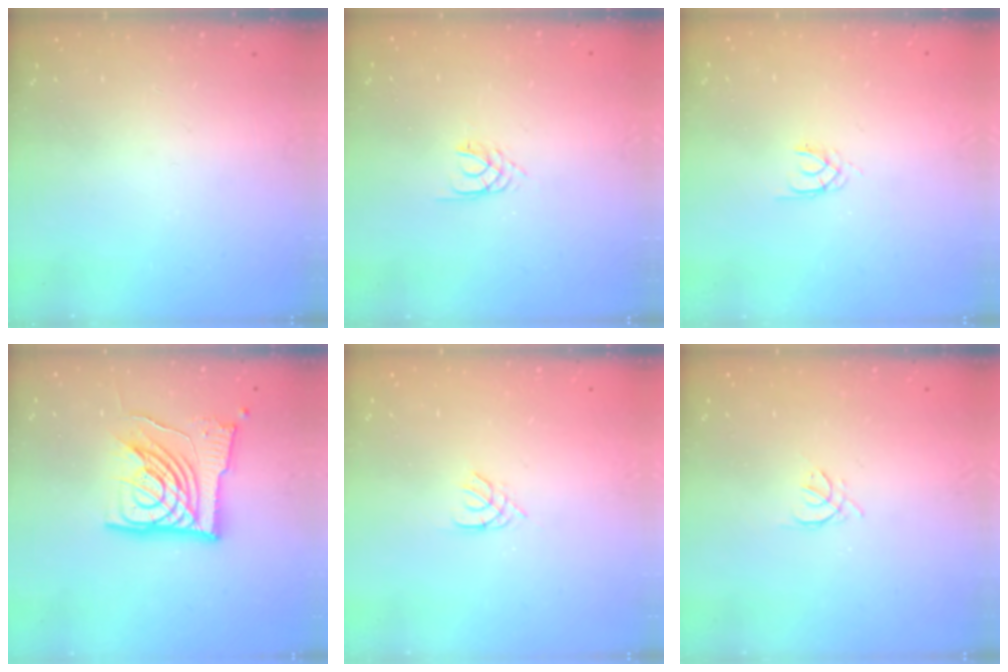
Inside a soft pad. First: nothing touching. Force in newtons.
{"total": 2.1, "press": 2.1, "slide": 0.3}
{"total": 1.3, "press": 1.2, "slide": 0.3}
{"total": 15.6, "press": 15.5, "slide": 1.6}
{"total": 1.4, "press": 1.4, "slide": 0.3}
{"total": 1.5, "press": 1.4, "slide": 0.6}